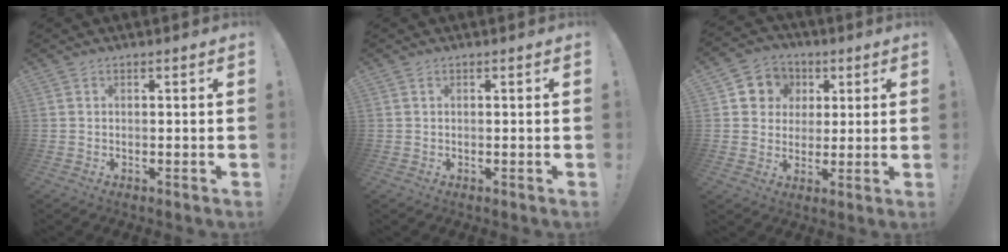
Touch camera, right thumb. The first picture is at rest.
{"total": 0.0}
{"total": 8.3, "force": [1.4, 7.9, 1.9], "torque": [-0.024, -0.001, 0.034]}